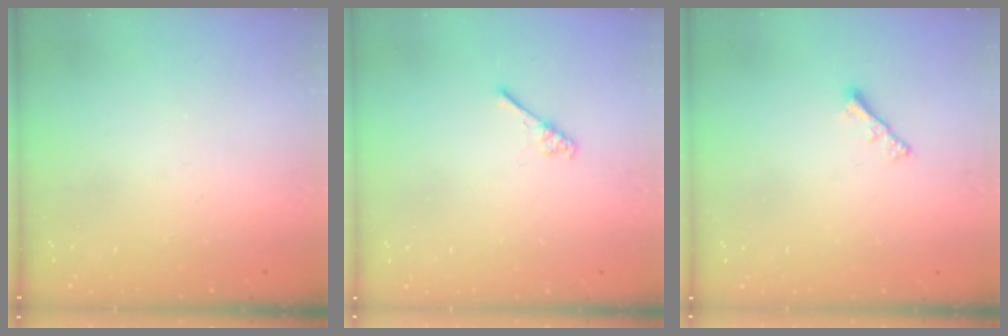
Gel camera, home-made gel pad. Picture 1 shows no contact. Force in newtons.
{"total": 2.9, "press": 2.9, "slide": 0.4}
{"total": 2.2, "press": 2.1, "slide": 0.6}